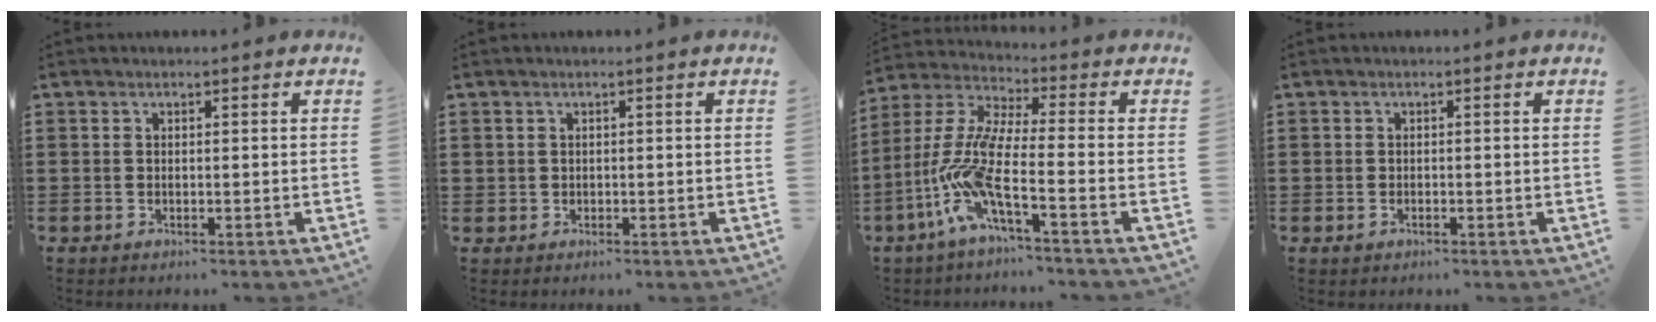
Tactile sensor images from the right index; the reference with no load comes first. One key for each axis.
{"total": 0.7, "fx": 0.2, "fy": 0.7, "fz": 0.1, "tx": -0.002, "ty": 0.007, "tz": 0.003}
{"total": 10.2, "fx": -5.2, "fy": 1.6, "fz": 8.7, "tx": -0.219, "ty": -0.026, "tz": -0.114}
{"total": 0.7, "fx": -0.4, "fy": 0.4, "fz": 0.4, "tx": -0.009, "ty": -0.002, "tz": -0.008}